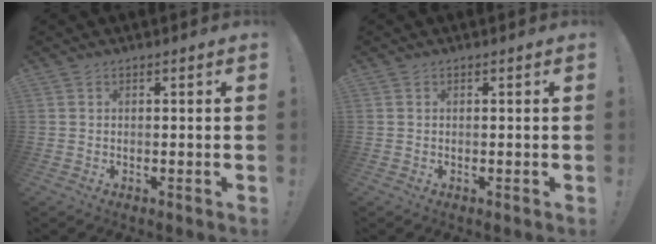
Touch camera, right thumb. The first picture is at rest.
{"total": 0.0}